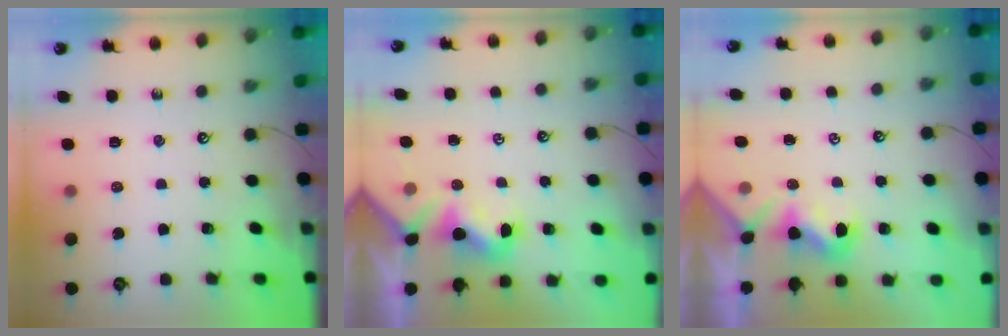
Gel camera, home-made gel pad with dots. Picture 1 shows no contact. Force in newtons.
{"total": 1.2, "press": 1.0, "slide": 0.6}
{"total": 0.6, "press": 0.4, "slide": 0.5}